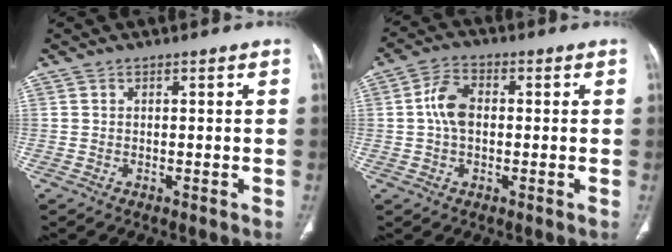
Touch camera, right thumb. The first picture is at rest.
{"total": 6.3, "force": [0.2, 4.1, 4.7], "torque": [-0.090, 0.014, -0.001]}